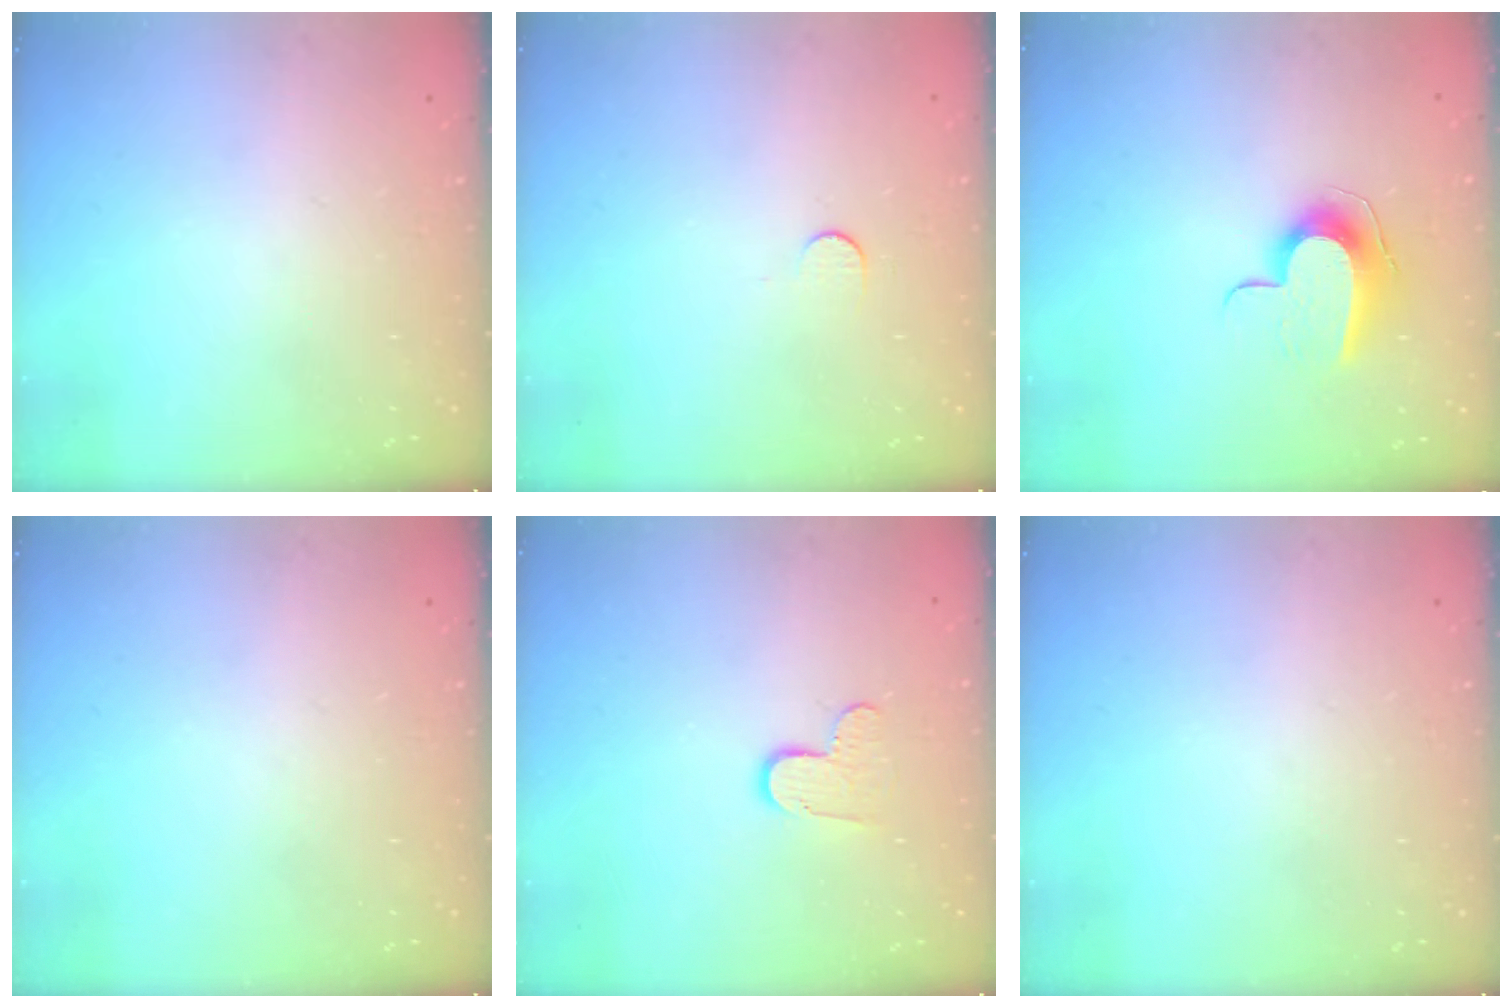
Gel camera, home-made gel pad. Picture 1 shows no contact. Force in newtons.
{"total": 3.7, "press": 3.7, "slide": 0.4}
{"total": 10.1, "press": 10.1, "slide": 0.5}
{"total": 0.0}
{"total": 7.7, "press": 7.6, "slide": 0.4}
{"total": 0.0}